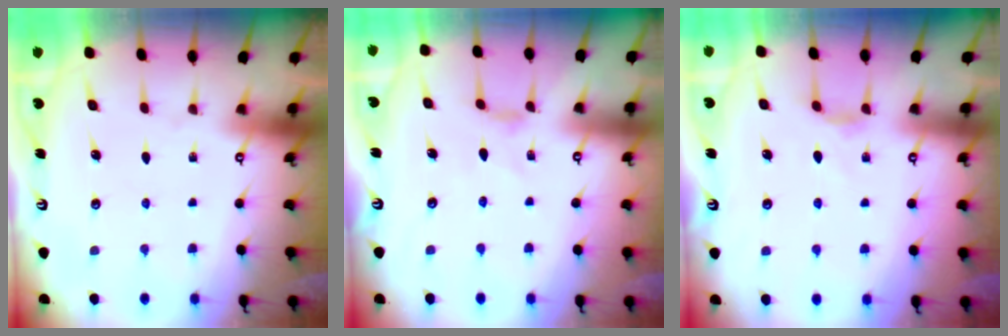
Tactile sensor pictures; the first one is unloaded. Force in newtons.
{"total": 1.1, "press": 1.0, "slide": 0.3}
{"total": 2.4, "press": 2.3, "slide": 0.3}